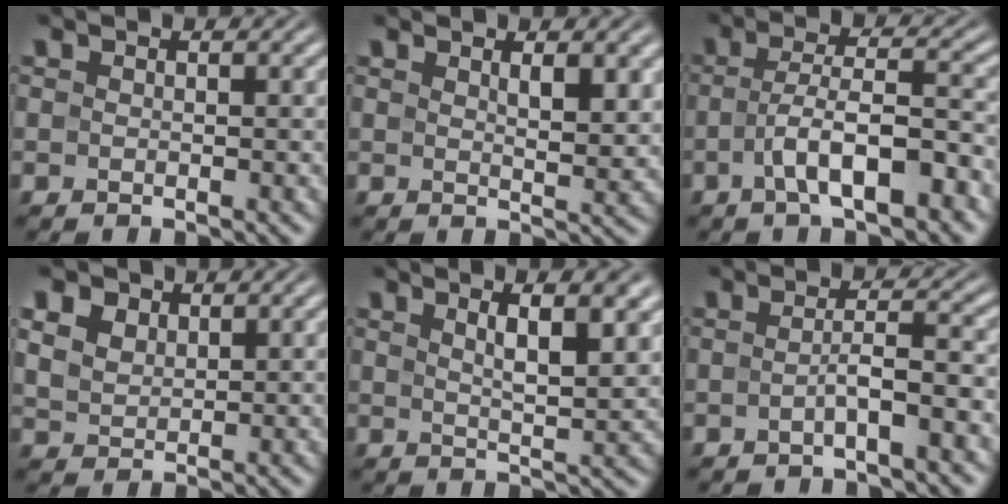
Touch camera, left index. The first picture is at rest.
{"total": 3.0, "force": [1.5, 0.8, 2.5], "torque": [-0.037, -0.006, 0.029]}
{"total": 6.3, "force": [-2.2, 1.9, 5.6], "torque": [-0.097, 0.007, -0.039]}
{"total": 5.4, "force": [3.3, 3.4, 2.6], "torque": [-0.083, 0.016, 0.055]}
{"total": 5.4, "force": [2.4, 1.3, 4.6], "torque": [-0.062, 0.002, 0.037]}
{"total": 2.9, "force": [-0.9, 0.5, 2.7], "torque": [-0.045, 0.010, -0.022]}